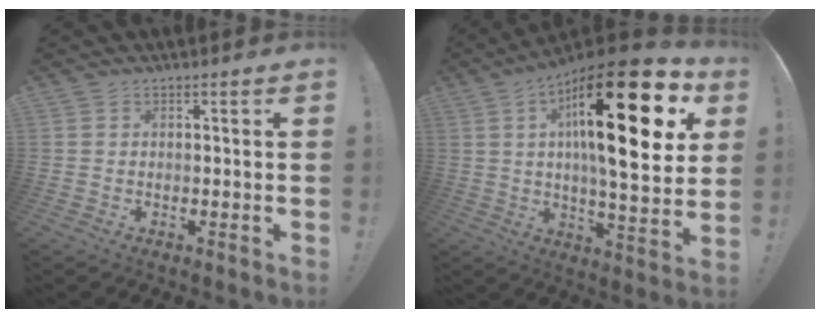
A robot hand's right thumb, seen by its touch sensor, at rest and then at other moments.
{"total": 29.2, "force": [9.9, 8.2, 26.2], "torque": [-0.405, -0.057, 0.155]}